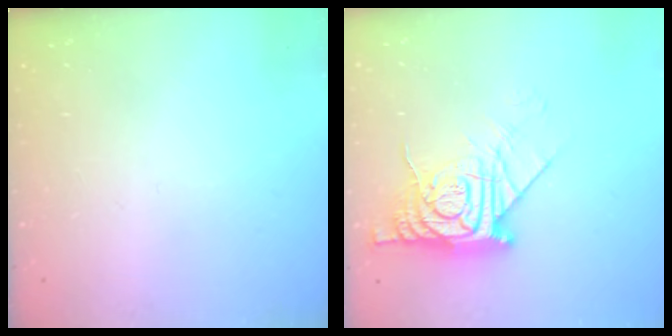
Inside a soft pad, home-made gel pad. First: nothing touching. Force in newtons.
{"total": 14.3, "press": 14.2, "slide": 1.6}